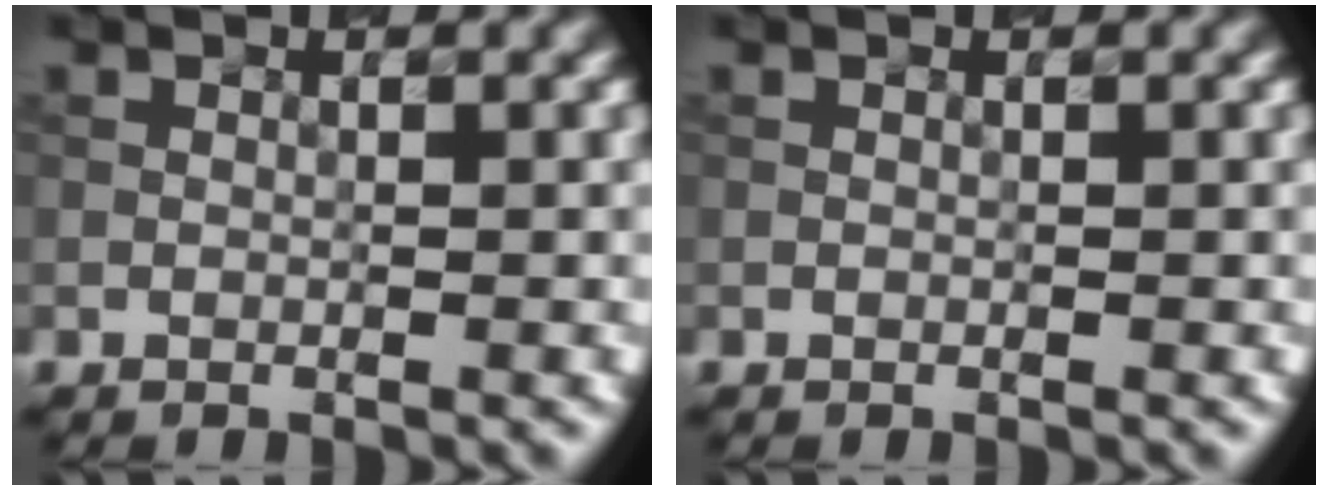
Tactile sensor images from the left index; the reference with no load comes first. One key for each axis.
{"total": 0.0}